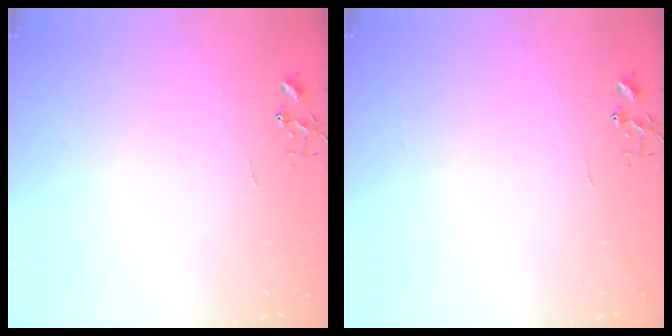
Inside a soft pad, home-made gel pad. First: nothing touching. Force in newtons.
{"total": 0.0}